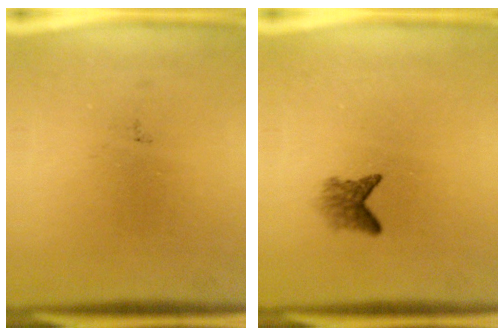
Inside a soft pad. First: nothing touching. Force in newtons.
{"total": 2.2}